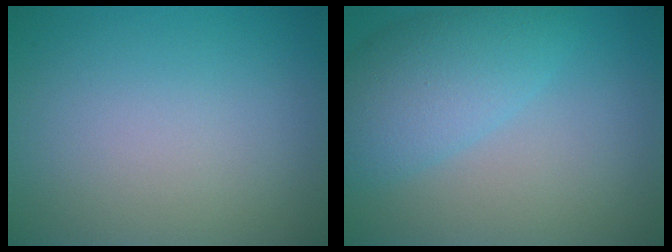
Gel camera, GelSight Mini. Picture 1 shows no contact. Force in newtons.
{"total": 5.4, "press": 5.3, "slide": 0.2}